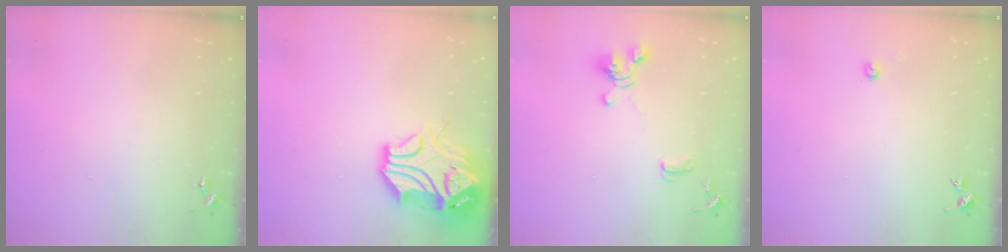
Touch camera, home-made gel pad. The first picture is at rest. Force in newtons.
{"total": 15.5, "press": 15.3, "slide": 2.3}
{"total": 11.5, "press": 11.4, "slide": 1.6}
{"total": 2.7, "press": 2.7, "slide": 0.2}